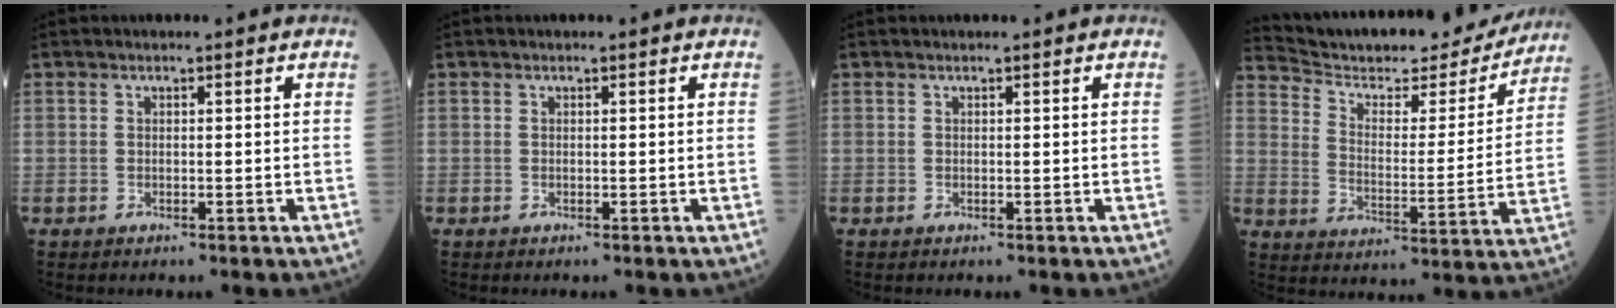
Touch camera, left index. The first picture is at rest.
{"total": 0.0}
{"total": 0.0}
{"total": 21.2, "force": [19.9, 3.9, 6.1], "torque": [-0.099, -0.025, 0.282]}